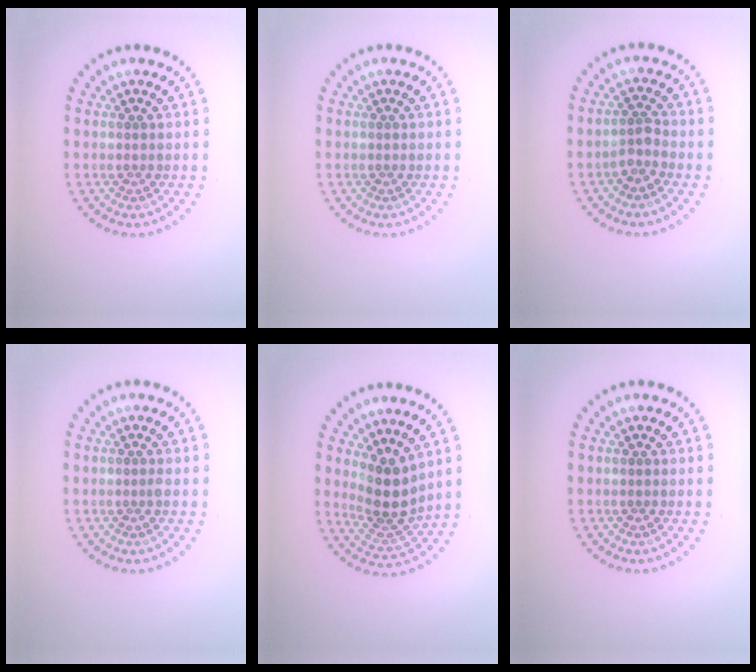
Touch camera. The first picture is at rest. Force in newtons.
{"total": 0.0}
{"total": 1.5, "press": 1.2, "slide": 0.9}
{"total": 0.5, "press": 0.4, "slide": 0.4}
{"total": 3.8, "press": 3.0, "slide": 2.4}
{"total": 0.0}